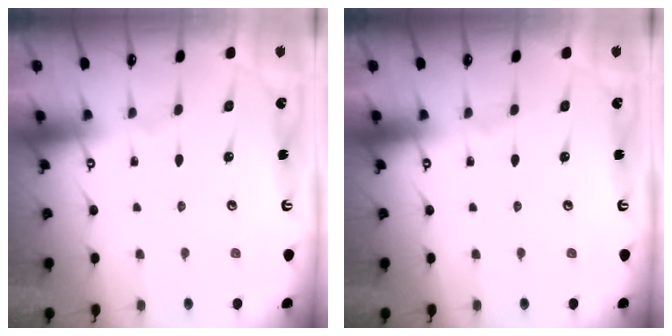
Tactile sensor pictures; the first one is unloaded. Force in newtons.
{"total": 0.0}